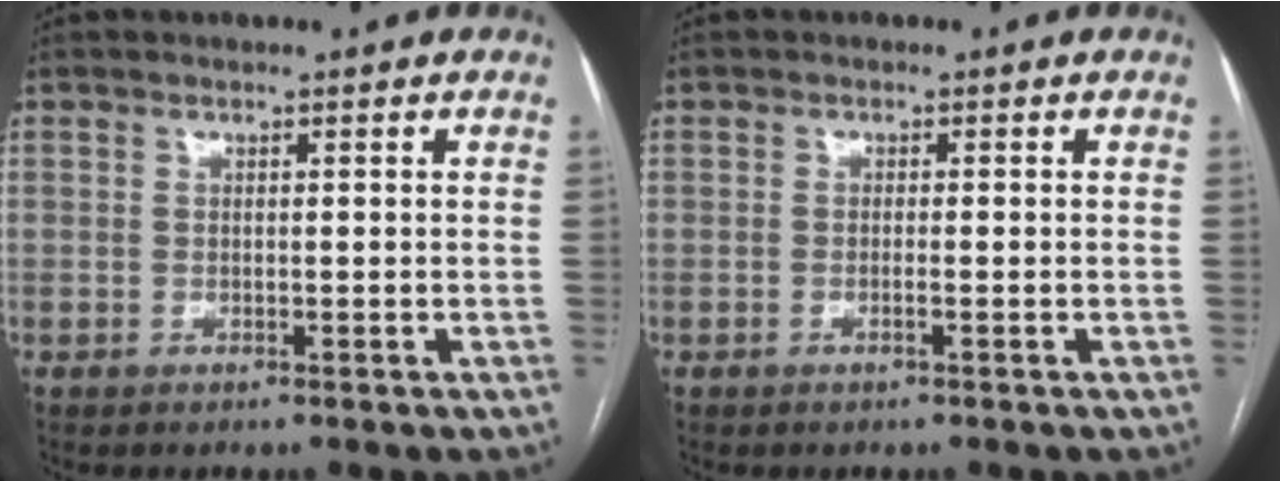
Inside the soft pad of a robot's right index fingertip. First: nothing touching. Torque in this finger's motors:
{"motor_torque": [-0.03, 0.00, -0.03, 0.00]}